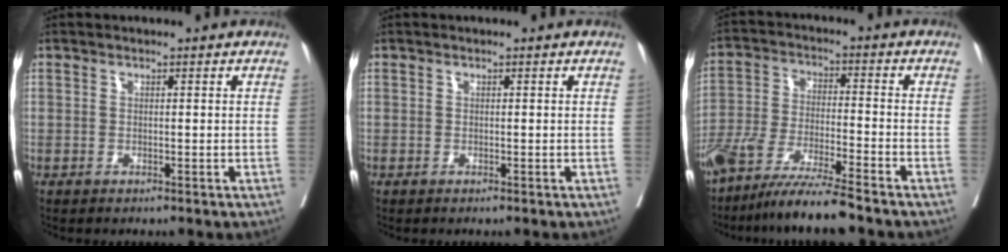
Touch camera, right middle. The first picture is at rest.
{"total": 0.0}
{"total": 10.8, "force": [-8.9, -0.3, 6.1], "torque": [-0.108, -0.029, -0.162]}